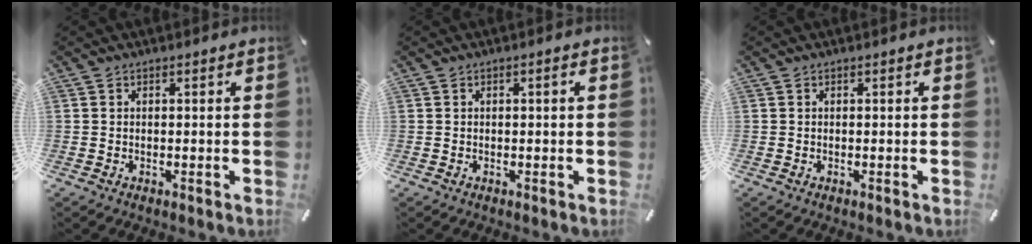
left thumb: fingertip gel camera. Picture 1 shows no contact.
{"total": 0.8, "force": [0.0, 0.2, 0.8], "torque": [-0.014, 0.001, -0.002]}
{"total": 0.0}